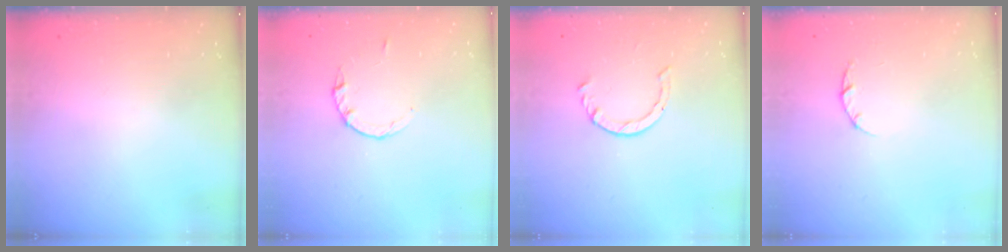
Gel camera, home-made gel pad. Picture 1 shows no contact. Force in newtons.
{"total": 2.8, "press": 2.8, "slide": 0.4}
{"total": 3.0, "press": 2.9, "slide": 0.3}
{"total": 3.0, "press": 3.0, "slide": 0.4}